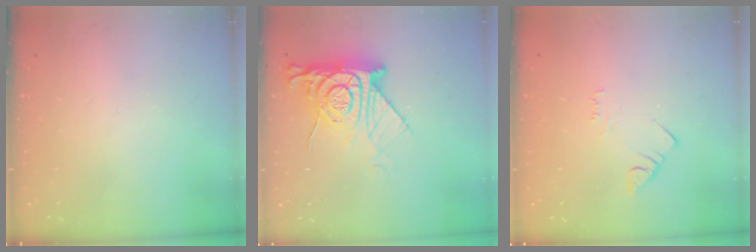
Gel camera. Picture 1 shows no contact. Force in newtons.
{"total": 14.5, "press": 14.4, "slide": 1.2}
{"total": 2.5, "press": 2.5, "slide": 0.4}